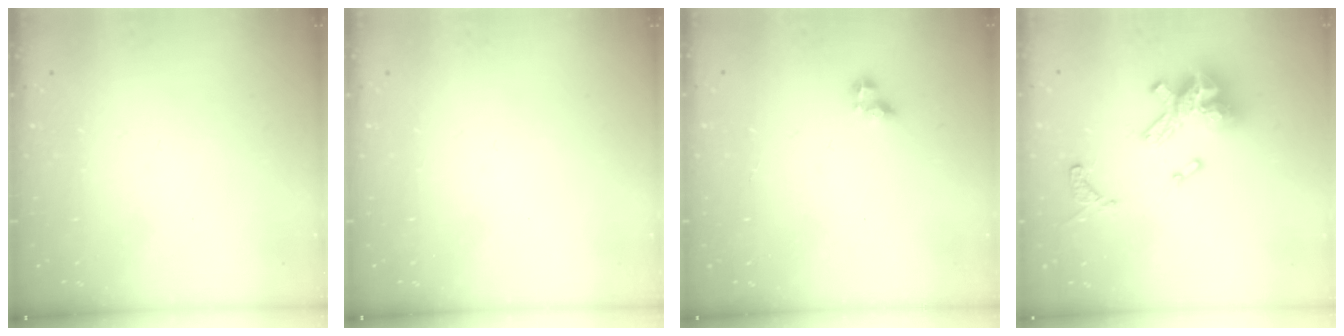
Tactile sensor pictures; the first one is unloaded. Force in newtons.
{"total": 0.0}
{"total": 4.0, "press": 3.9, "slide": 0.7}
{"total": 16.3, "press": 16.1, "slide": 2.3}